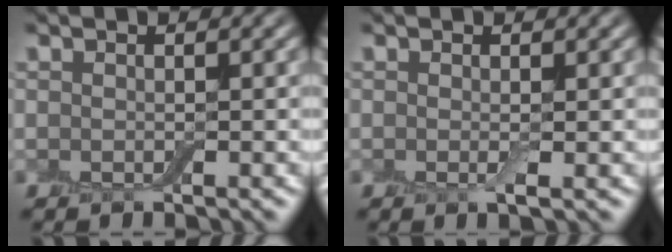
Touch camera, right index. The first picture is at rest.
{"total": 0.9, "force": [0.0, 0.1, 0.9], "torque": [-0.017, -0.004, -0.002]}